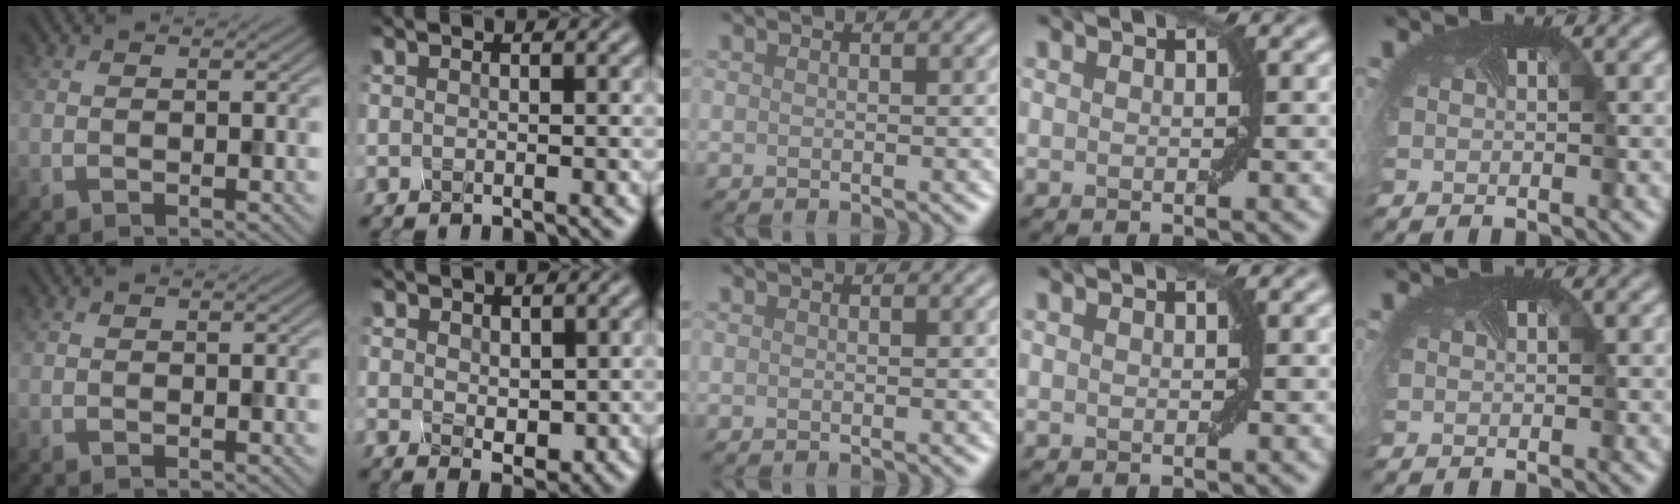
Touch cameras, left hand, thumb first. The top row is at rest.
{"index": {"total": 1.1, "force": [0.6, 0.5, 0.8], "torque": [-0.029, -0.003, 0.034]}}